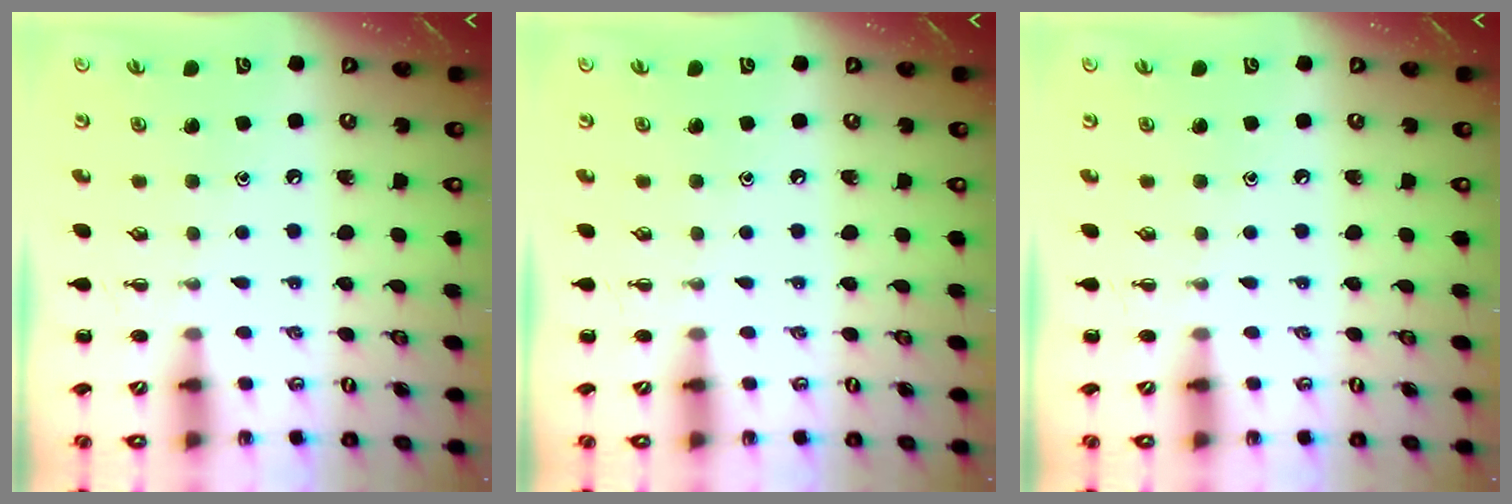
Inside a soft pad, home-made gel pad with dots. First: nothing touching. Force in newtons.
{"total": 0.0}
{"total": 0.0}